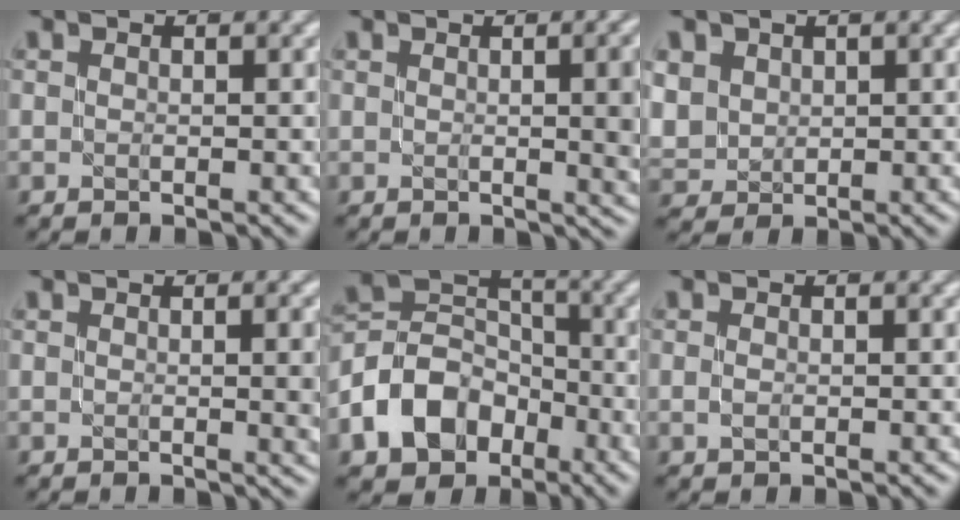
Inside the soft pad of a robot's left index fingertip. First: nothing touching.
{"total": 4.8, "force": [0.3, 1.4, 4.5], "torque": [-0.046, 0.003, 0.008]}
{"total": 4.5, "force": [1.4, 3.9, 1.9], "torque": [-0.078, 0.015, 0.039]}
{"total": 2.9, "force": [0.2, 0.7, 2.8], "torque": [-0.037, 0.002, 0.004]}
{"total": 8.1, "force": [-4.0, 5.9, 3.9], "torque": [-0.071, 0.007, -0.087]}
{"total": 0.5, "force": [-0.1, 0.3, 0.4], "torque": [-0.013, 0.001, -0.002]}